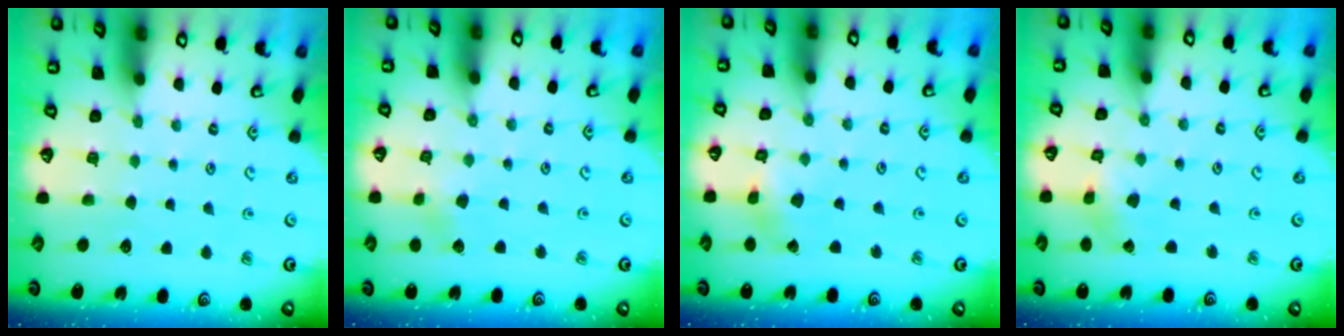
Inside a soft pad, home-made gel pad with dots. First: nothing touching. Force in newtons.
{"total": 2.6, "press": 2.6, "slide": 0.4}
{"total": 2.0, "press": 2.0, "slide": 0.3}
{"total": 1.6, "press": 1.6, "slide": 0.0}